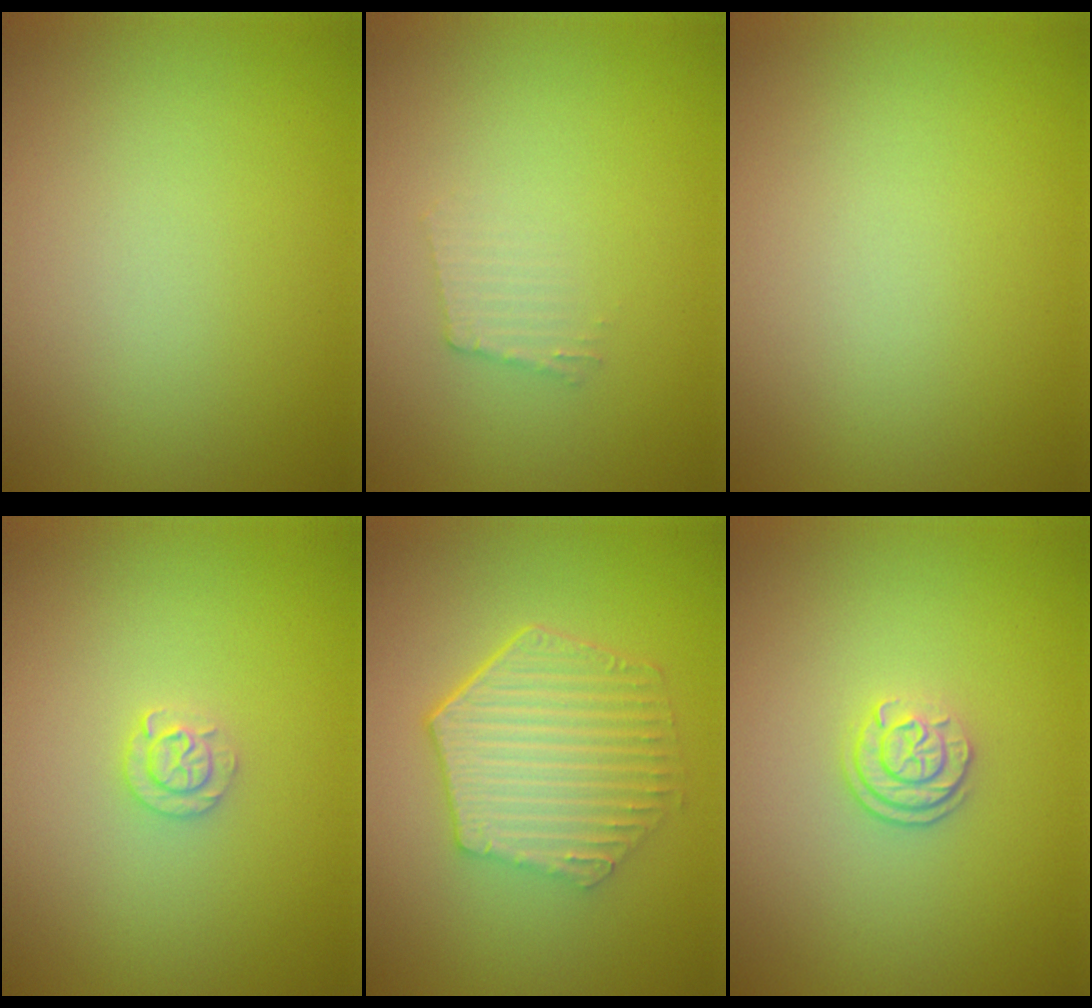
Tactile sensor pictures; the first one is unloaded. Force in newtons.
{"total": 1.2, "press": 1.2, "slide": 0.2}
{"total": 0.0}
{"total": 1.5, "press": 1.5, "slide": 0.1}
{"total": 6.0, "press": 4.5, "slide": 4.0}
{"total": 2.2, "press": 1.8, "slide": 1.3}